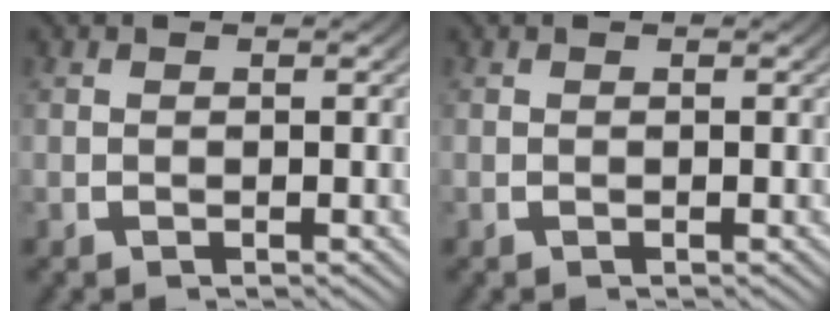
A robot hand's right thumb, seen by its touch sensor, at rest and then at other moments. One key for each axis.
{"total": 0.0}